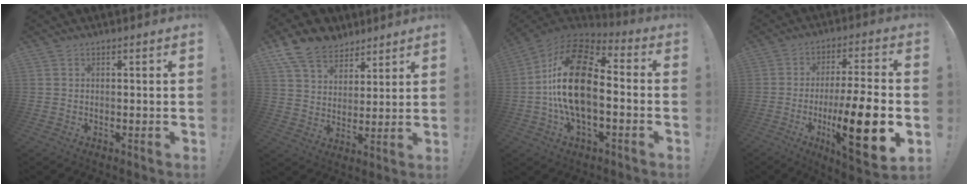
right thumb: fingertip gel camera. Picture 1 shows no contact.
{"total": 12.3, "force": [8.6, 7.7, 4.2], "torque": [-0.078, -0.054, 0.167]}
{"total": 22.2, "force": [-0.8, 11.5, 19.0], "torque": [-0.375, 0.018, -0.012]}
{"total": 20.4, "force": [-5.4, 4.6, 19.1], "torque": [-0.306, 0.006, -0.081]}